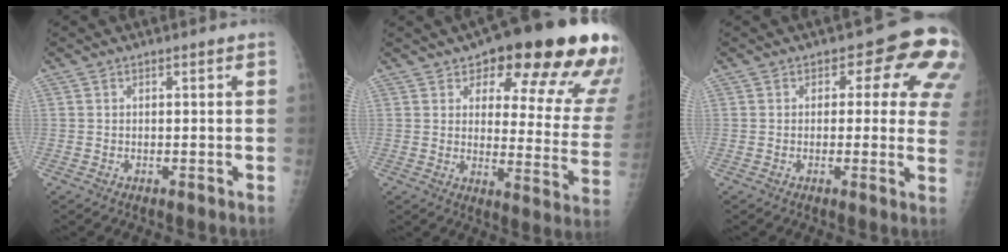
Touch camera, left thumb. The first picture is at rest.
{"total": 23.9, "force": [15.2, 7.9, 16.7], "torque": [-0.166, -0.067, 0.185]}
{"total": 11.3, "force": [3.6, 6.1, 8.8], "torque": [-0.048, -0.008, 0.024]}